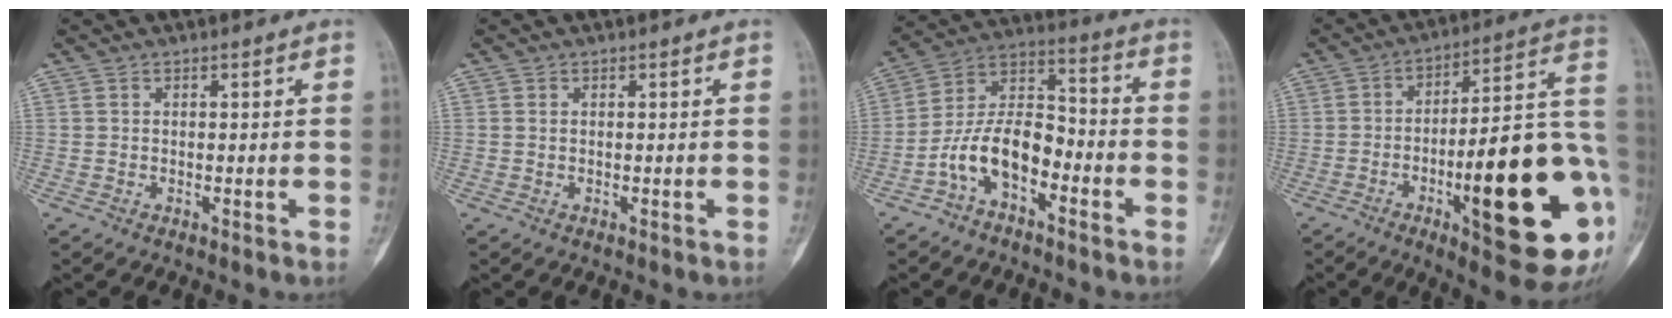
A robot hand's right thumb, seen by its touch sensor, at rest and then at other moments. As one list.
[{"total": 0.0}, {"total": 11.9, "force": [-5.2, 6.4, 8.5], "torque": [-0.148, 0.066, -0.105]}, {"total": 26.6, "force": [-6.8, 6.9, 24.8], "torque": [-0.317, 0.012, -0.090]}]